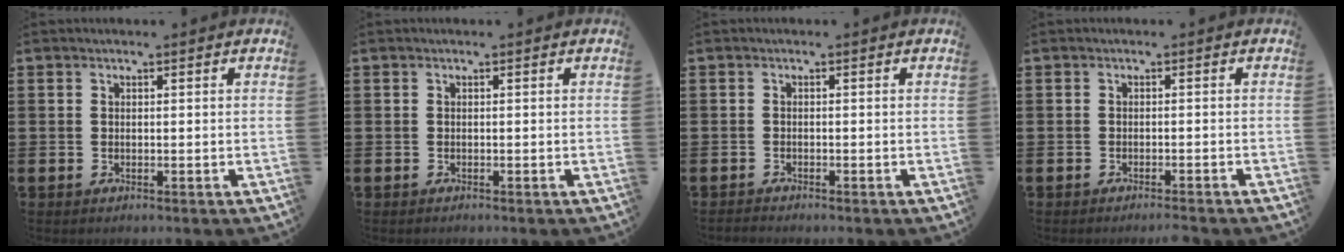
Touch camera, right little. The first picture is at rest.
{"total": 0.0}
{"total": 0.6, "force": [-0.6, 0.0, -0.1], "torque": [0.000, -0.002, -0.013]}
{"total": 1.0, "force": [-1.0, -0.2, 0.2], "torque": [-0.003, -0.001, -0.019]}